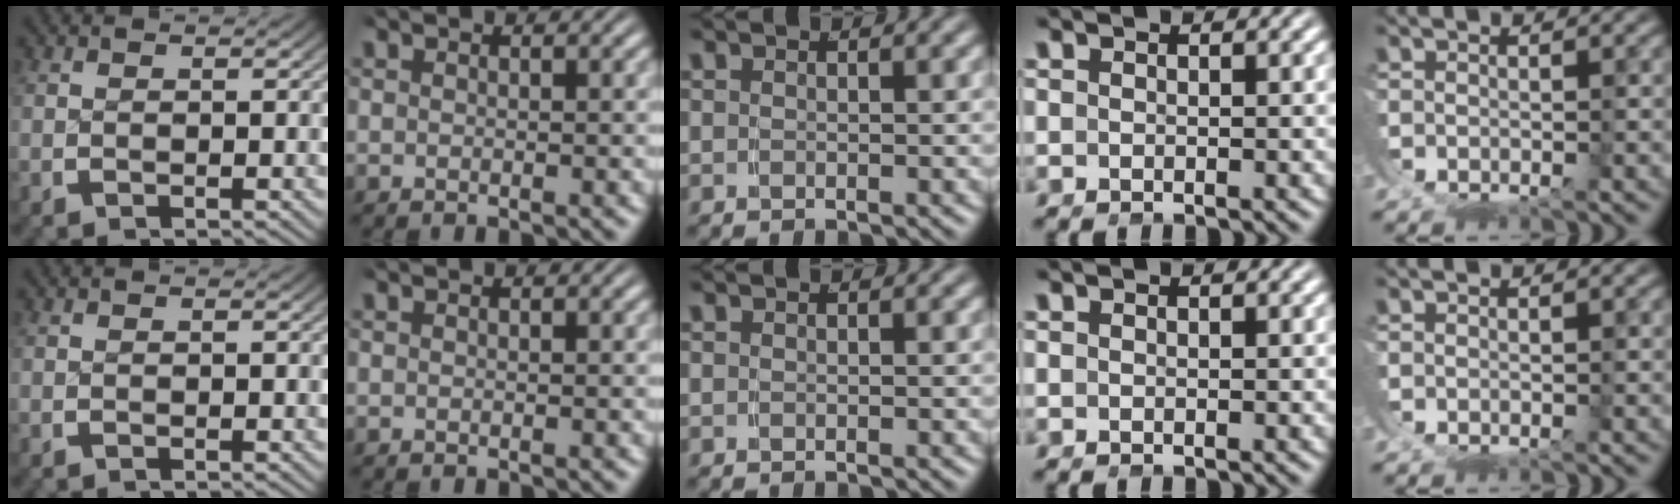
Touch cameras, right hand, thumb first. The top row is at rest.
{}